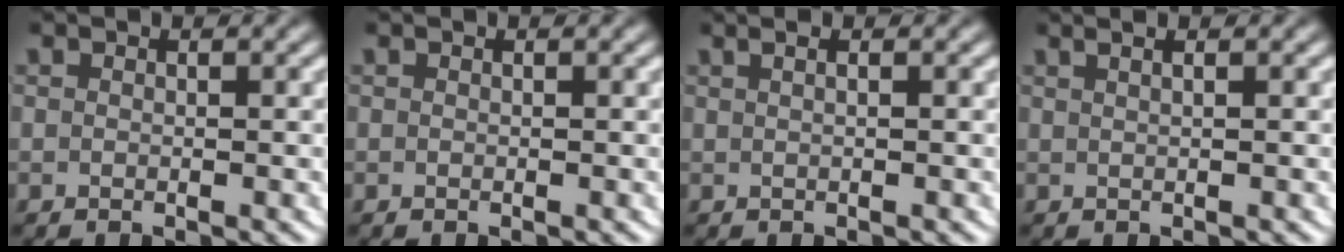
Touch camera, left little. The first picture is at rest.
{"total": 0.0}
{"total": 2.3, "force": [1.2, 0.7, 1.8], "torque": [-0.011, 0.018, 0.013]}
{"total": 3.0, "force": [1.8, 0.7, 2.2], "torque": [-0.019, 0.017, 0.023]}